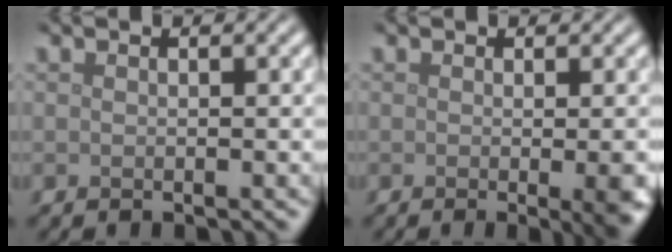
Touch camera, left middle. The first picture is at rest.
{"total": 4.0, "force": [-0.7, 1.2, 3.7], "torque": [-0.037, -0.007, -0.007]}